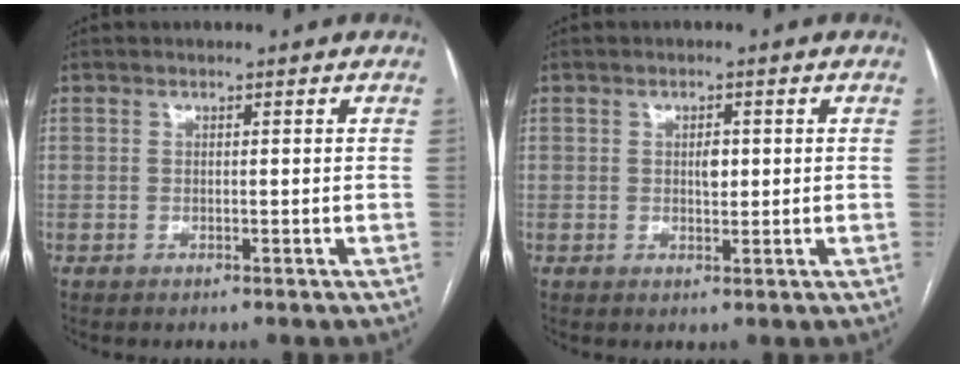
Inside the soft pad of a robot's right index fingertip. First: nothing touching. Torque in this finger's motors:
{"motor_torque": [0.02, 0.02, 0.01, 0.02]}